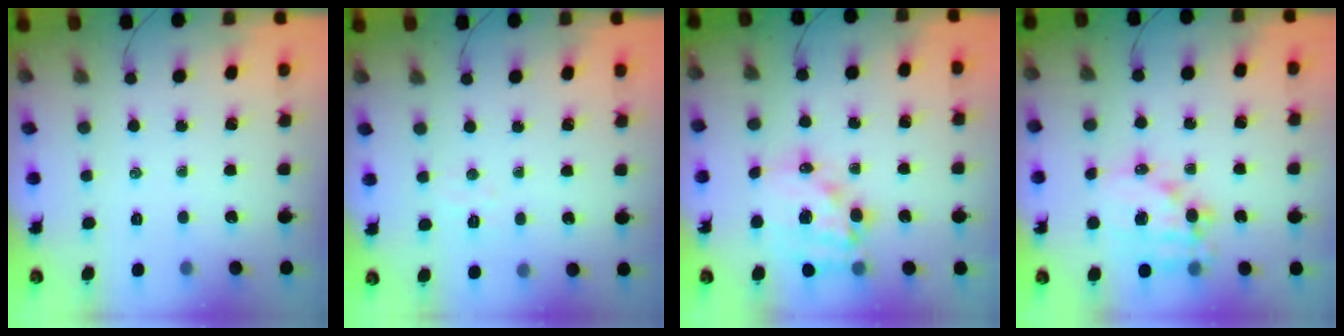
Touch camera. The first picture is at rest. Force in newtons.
{"total": 4.0, "press": 3.9, "slide": 0.9}
{"total": 14.9, "press": 14.5, "slide": 3.4}
{"total": 13.8, "press": 13.4, "slide": 3.1}